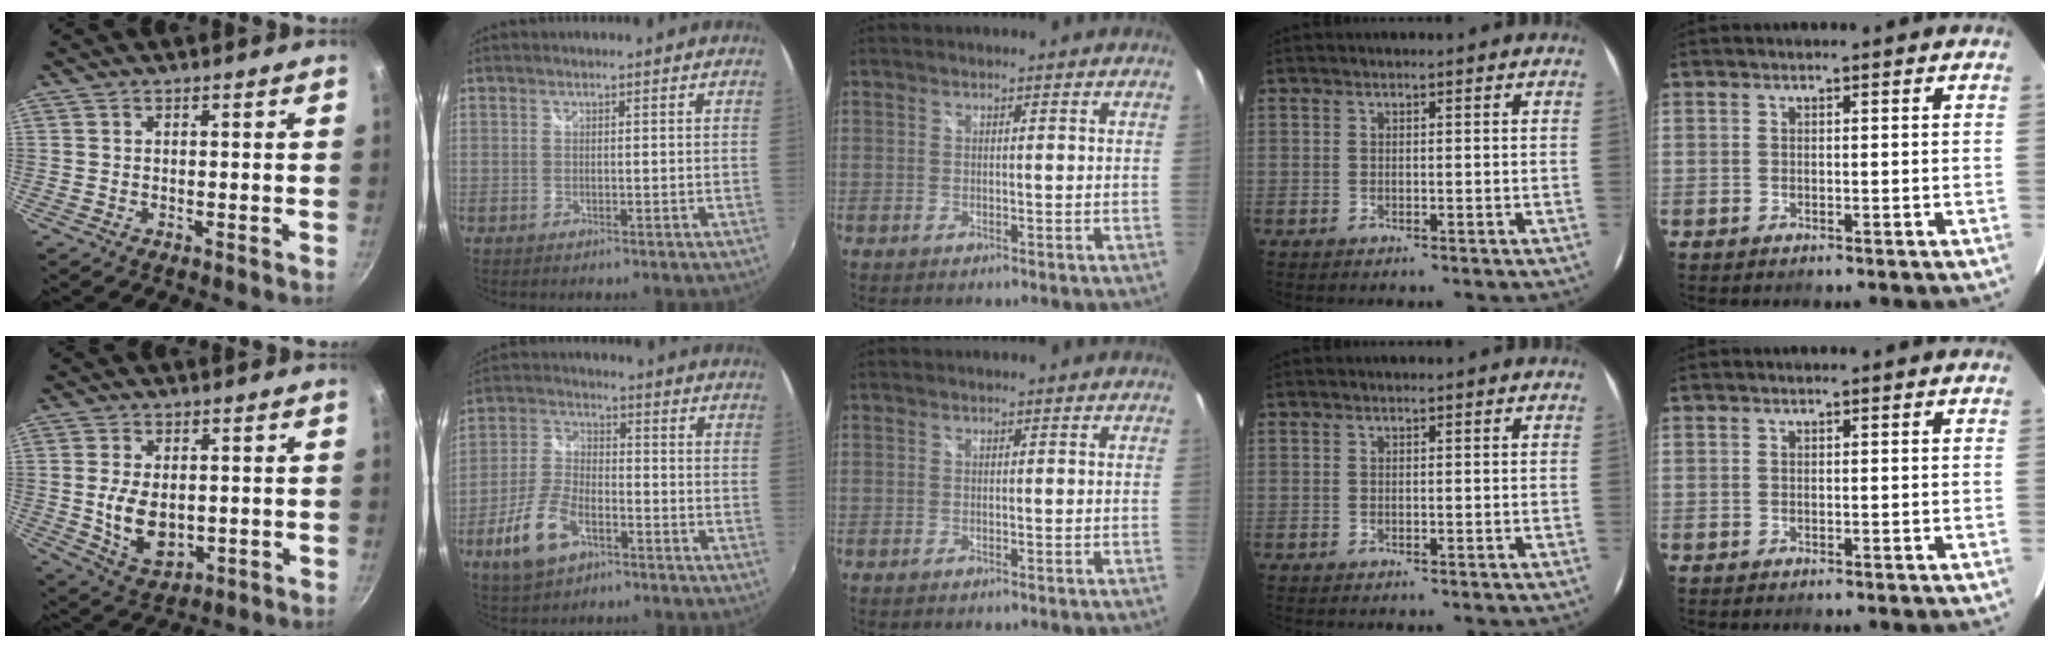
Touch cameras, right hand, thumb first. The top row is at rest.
{"thumb": {"total": 9.0, "force": [0.0, 5.6, 7.0], "torque": [-0.120, -0.013, 0.014]}, "index": {"total": 10.6, "force": [-5.5, 5.4, 7.2], "torque": [-0.163, -0.001, -0.102]}}